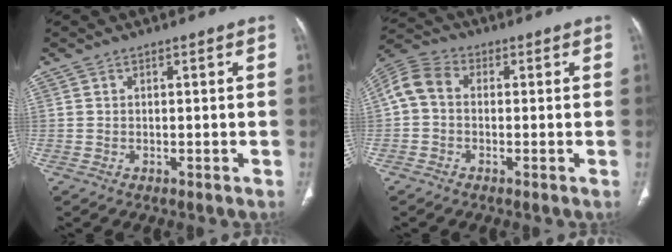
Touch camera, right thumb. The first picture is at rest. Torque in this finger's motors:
{"motor_torque": [0.24, 0.13, 0.52, -0.52, 0.19]}